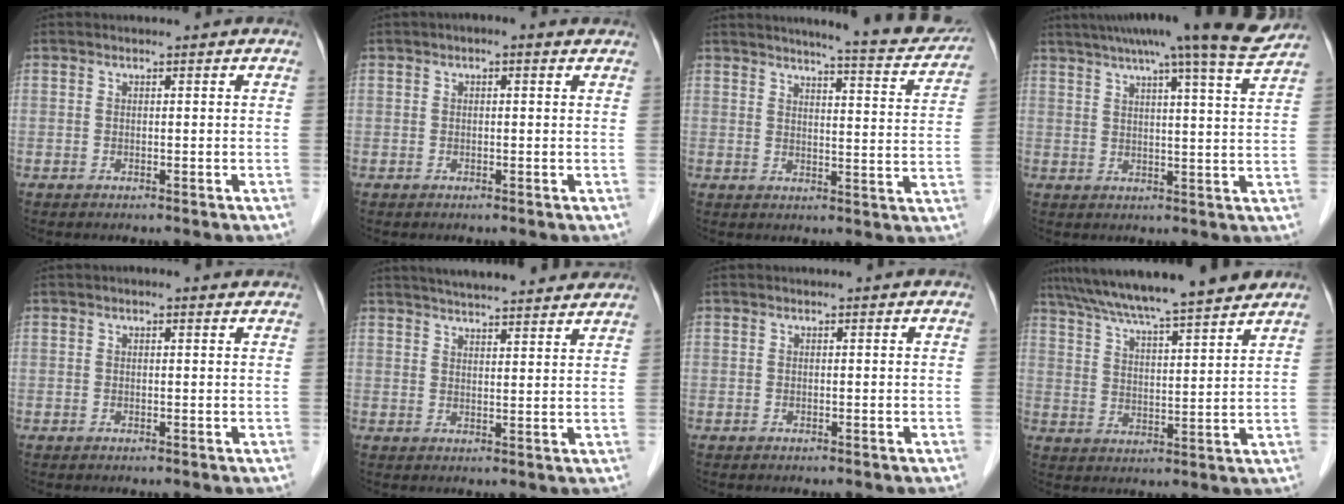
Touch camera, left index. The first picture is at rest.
{"total": 1.7, "force": [0.9, 0.6, 1.3], "torque": [-0.025, 0.016, 0.008]}
{"total": 13.6, "force": [12.6, 0.7, 5.1], "torque": [-0.061, -0.033, 0.138]}
{"total": 16.9, "force": [14.3, -0.9, 8.9], "torque": [-0.142, -0.007, 0.183]}
{"total": 1.1, "force": [0.6, 0.5, 0.7], "torque": [-0.017, 0.011, 0.005]}
{"total": 15.7, "force": [14.2, 2.0, 6.4], "torque": [-0.093, 0.032, 0.189]}
{"total": 0.0}
{"total": 17.3, "force": [15.0, 0.6, 8.7], "torque": [-0.143, 0.025, 0.225]}